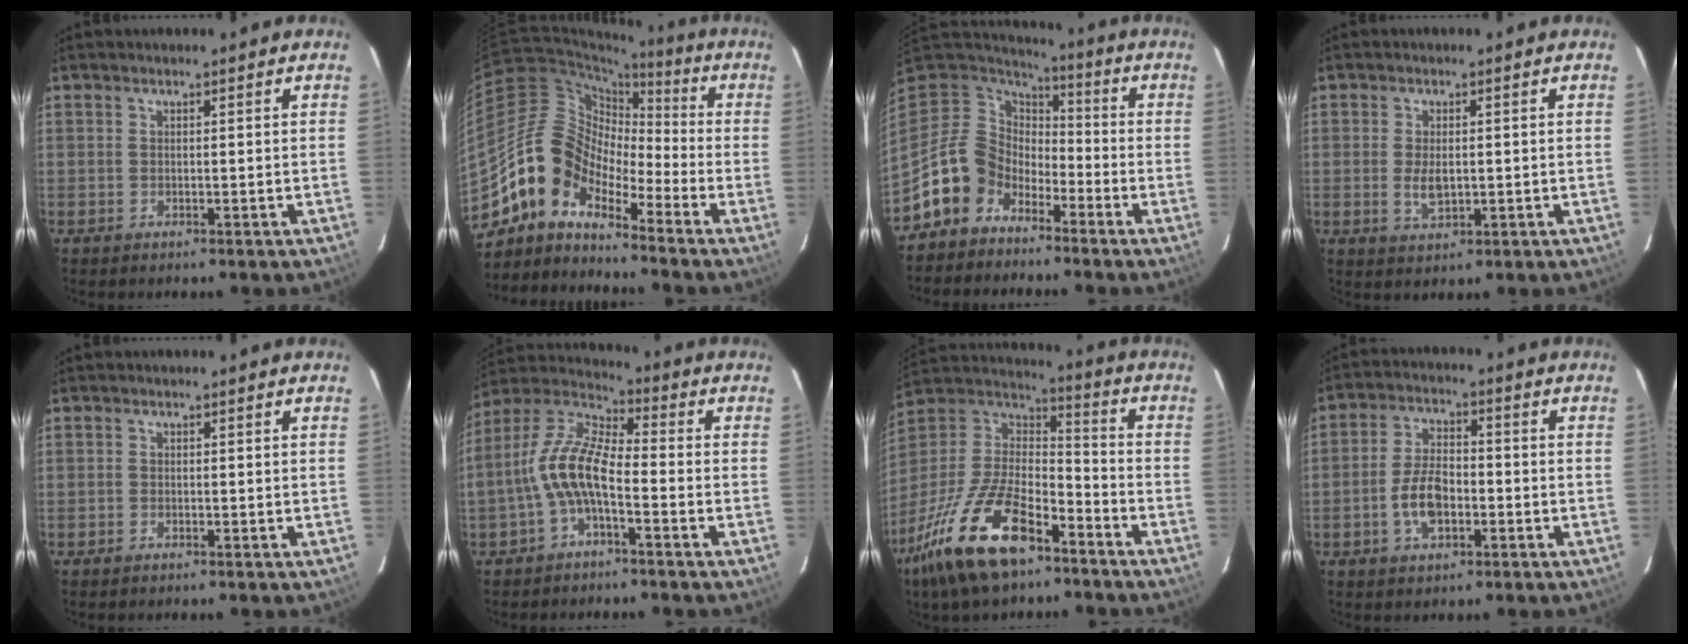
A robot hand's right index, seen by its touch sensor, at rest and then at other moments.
{"total": 10.9, "force": [-8.2, 5.5, 4.4], "torque": [-0.077, 0.031, -0.181]}
{"total": 11.0, "force": [-7.5, 7.7, 2.4], "torque": [-0.065, 0.029, -0.143]}
{"total": 4.0, "force": [-0.3, 2.1, 3.4], "torque": [-0.064, -0.006, -0.002]}
{"total": 0.5, "force": [-0.5, 0.2, 0.0], "torque": [-0.001, -0.001, -0.011]}
{"total": 10.2, "force": [-3.4, 3.8, 8.9], "torque": [-0.195, 0.016, -0.069]}
{"total": 22.1, "force": [-13.6, 8.9, 14.9], "torque": [-0.312, -0.025, -0.251]}
{"total": 7.5, "force": [-2.5, 4.0, 5.9], "torque": [-0.120, 0.010, -0.041]}